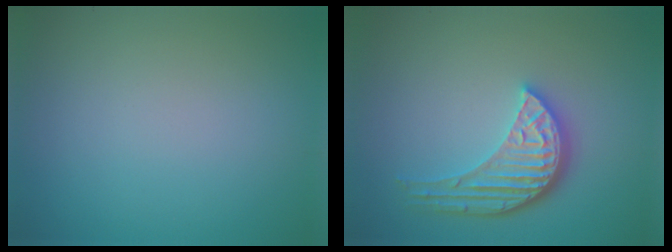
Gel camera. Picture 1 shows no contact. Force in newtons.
{"total": 4.7, "press": 3.7, "slide": 3.0}